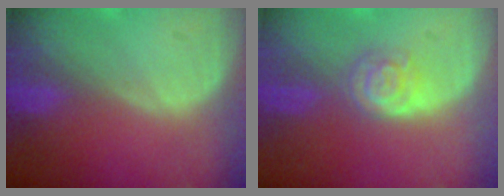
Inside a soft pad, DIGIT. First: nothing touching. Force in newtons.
{"total": 4.1, "press": 3.8, "slide": 1.6}